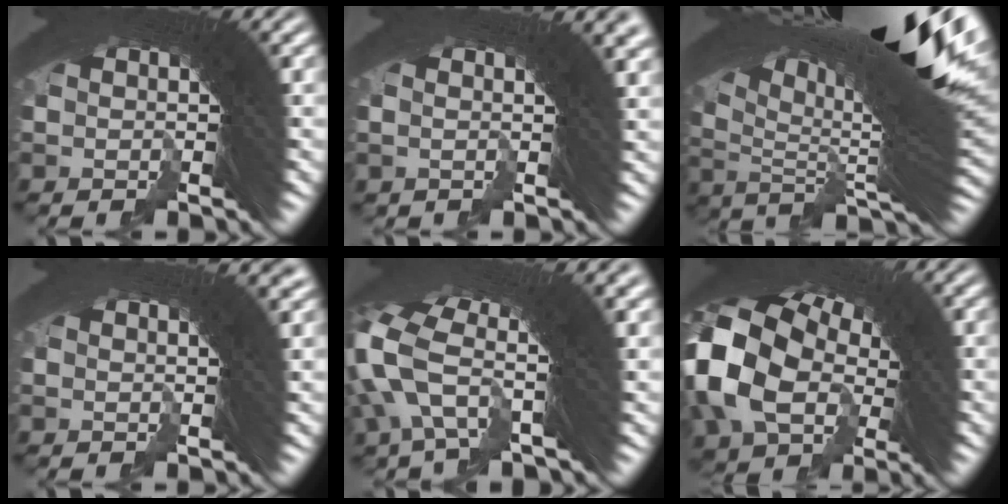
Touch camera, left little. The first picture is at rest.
{"total": 3.9, "force": [1.9, 0.5, 3.4], "torque": [-0.027, 0.022, 0.021]}
{"total": 21.5, "force": [9.5, 7.1, 18.0], "torque": [-0.242, 0.038, 0.132]}
{"total": 4.1, "force": [2.1, 0.7, 3.4], "torque": [-0.026, 0.022, 0.023]}
{"total": 4.8, "force": [1.4, 1.7, 4.2], "torque": [-0.094, -0.001, 0.024]}
{"total": 8.8, "force": [1.0, 6.4, 5.9], "torque": [-0.139, -0.001, 0.017]}